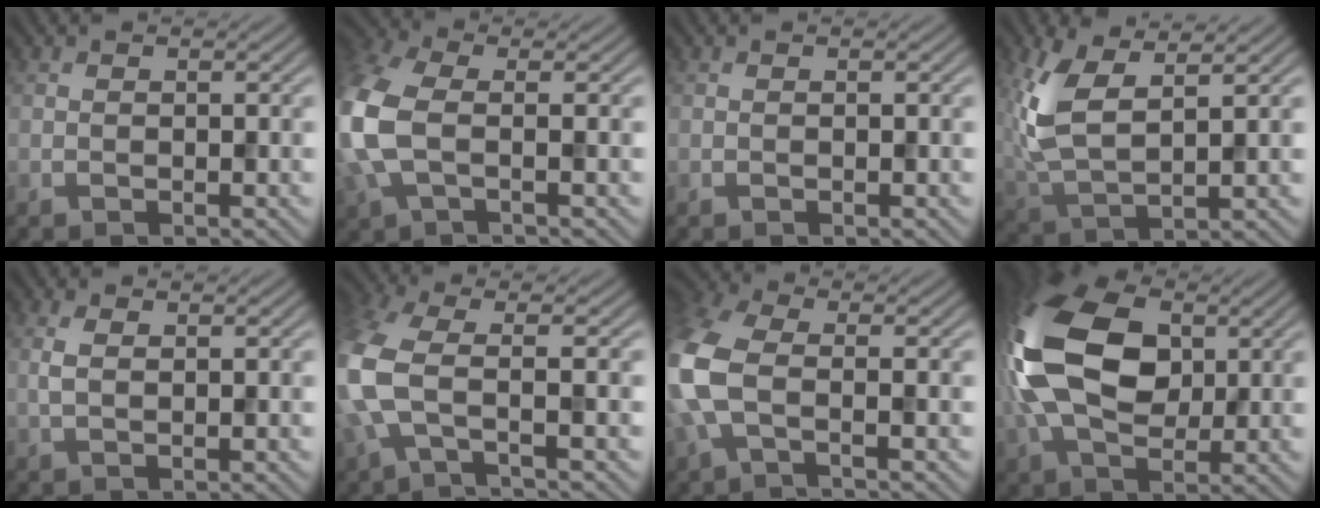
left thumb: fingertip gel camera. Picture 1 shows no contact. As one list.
[{"total": 10.1, "force": [0.0, 6.0, 8.1], "torque": [-0.255, 0.001, -0.004]}, {"total": 0.0}, {"total": 8.6, "force": [3.1, 3.8, 7.0], "torque": [-0.177, -0.001, 0.058]}, {"total": 1.8, "force": [0.6, 0.7, 1.5], "torque": [-0.039, 0.002, 0.011]}, {"total": 8.0, "force": [-0.9, 3.3, 7.3], "torque": [-0.195, -0.009, -0.032]}, {"total": 9.9, "force": [-0.7, 5.6, 8.1], "torque": [-0.249, -0.001, -0.024]}, {"total": 16.4, "force": [2.5, 10.3, 12.6], "torque": [-0.302, 0.012, 0.040]}]